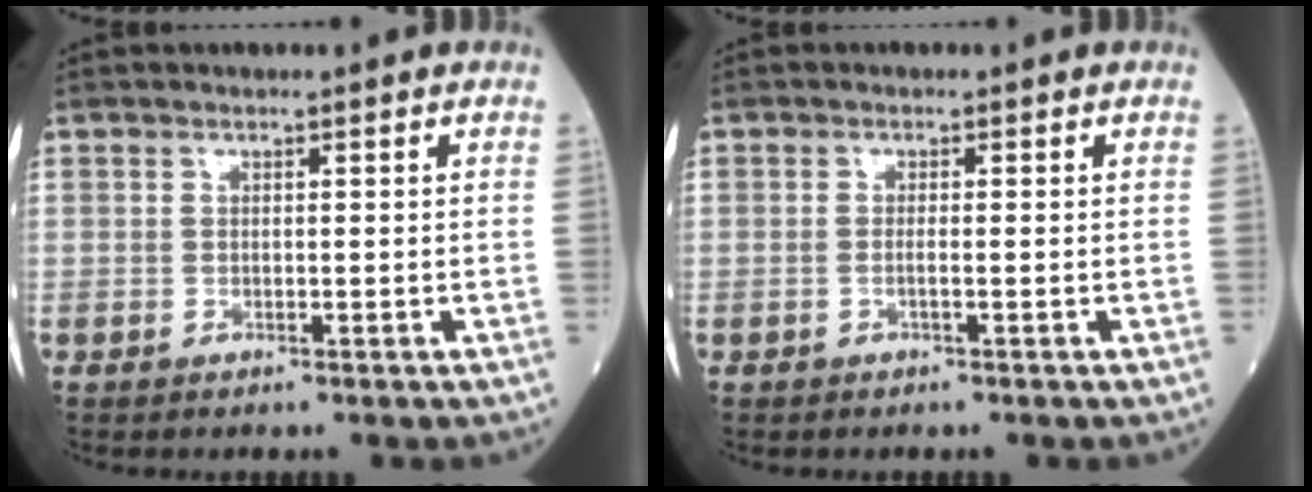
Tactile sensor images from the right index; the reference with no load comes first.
{"total": 0.8, "force": [-0.3, 0.0, 0.8], "torque": [-0.017, 0.000, -0.006]}